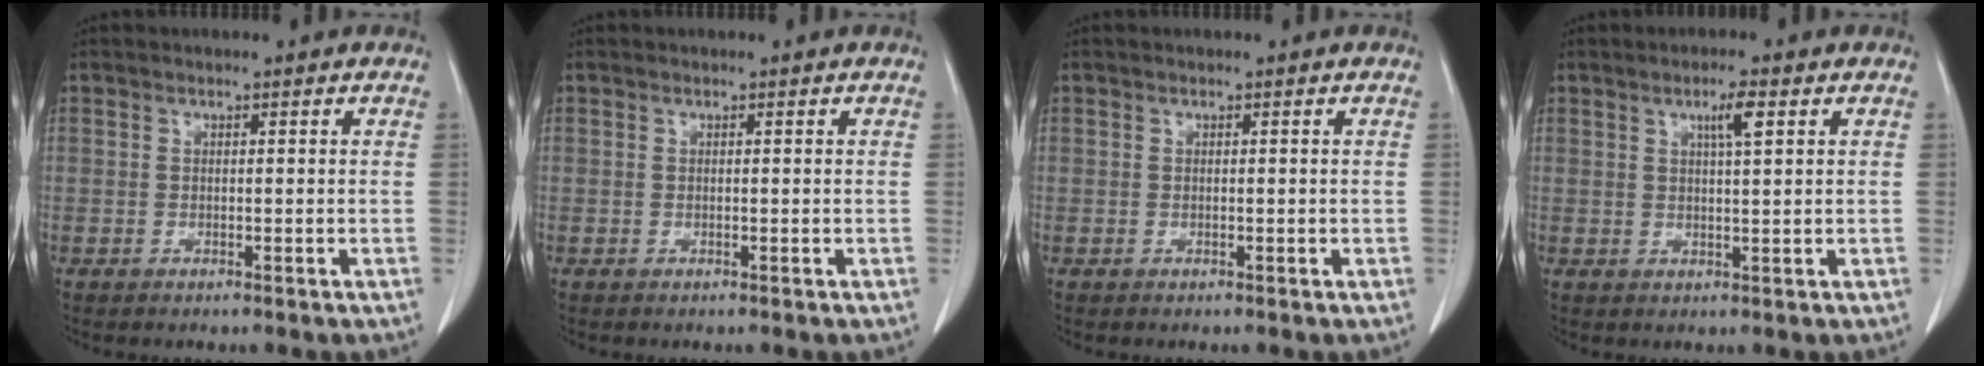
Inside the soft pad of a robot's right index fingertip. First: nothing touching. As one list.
[{"total": 0.0}, {"total": 0.0}, {"total": 3.3, "force": [1.5, 0.2, 2.9], "torque": [-0.050, 0.000, 0.024]}]